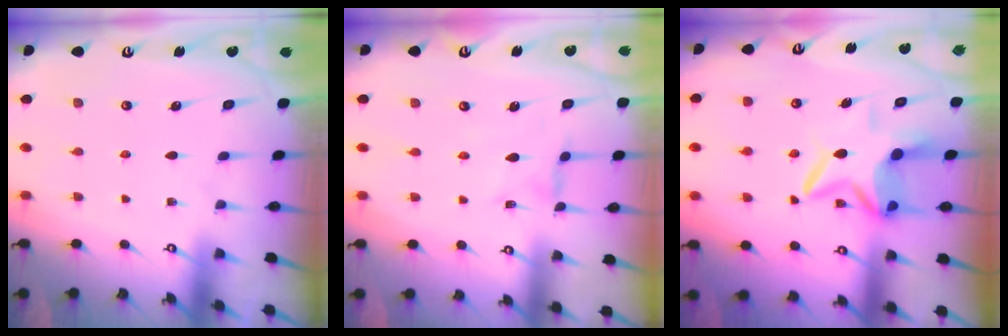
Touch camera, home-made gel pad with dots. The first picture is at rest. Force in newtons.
{"total": 1.7, "press": 1.7, "slide": 0.2}
{"total": 8.2, "press": 8.1, "slide": 1.3}